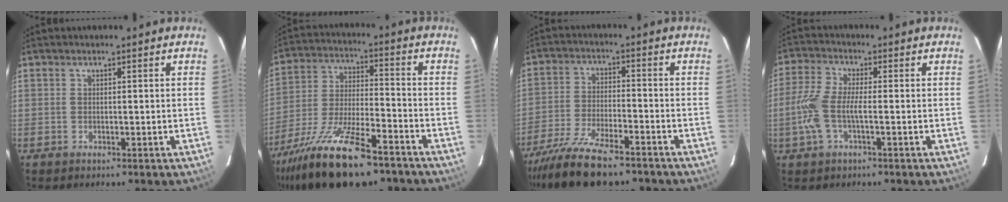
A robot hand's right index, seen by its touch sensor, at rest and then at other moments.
{"total": 20.9, "force": [-14.8, 6.1, 13.4], "torque": [-0.268, -0.045, -0.254]}
{"total": 15.0, "force": [-12.2, 3.8, 8.0], "torque": [-0.175, -0.037, -0.212]}
{"total": 7.3, "force": [-1.7, 2.1, 6.8], "torque": [-0.157, 0.003, -0.034]}